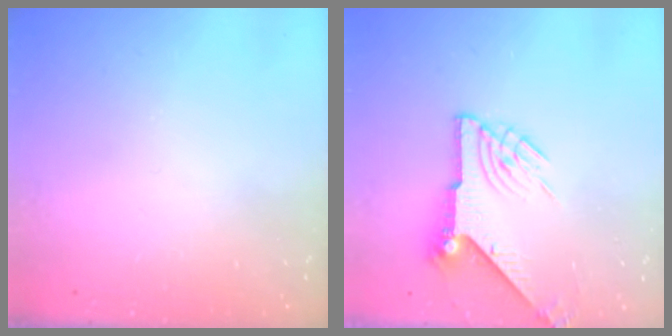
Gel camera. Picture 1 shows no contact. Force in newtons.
{"total": 9.2, "press": 9.2, "slide": 0.6}